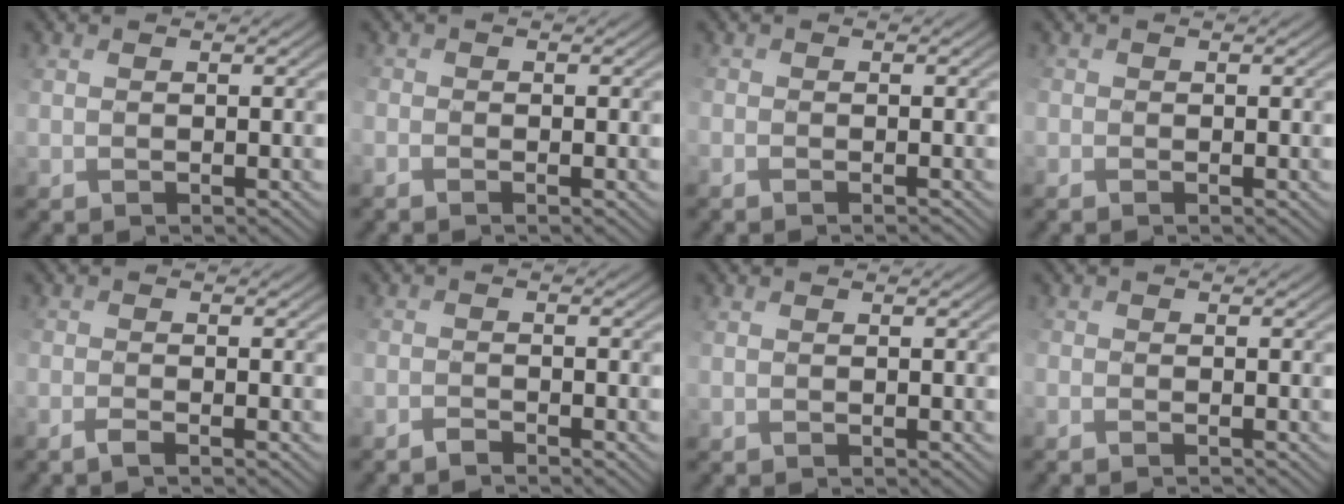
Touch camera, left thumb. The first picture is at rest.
{"total": 1.5, "force": [-1.1, 0.6, 0.7], "torque": [-0.020, -0.006, -0.027]}
{"total": 1.7, "force": [-1.4, 0.5, 0.8], "torque": [-0.017, -0.007, -0.026]}
{"total": 1.2, "force": [-0.8, 0.7, 0.4], "torque": [-0.010, -0.007, -0.019]}
{"total": 1.6, "force": [-1.2, 0.1, 1.0], "torque": [-0.023, -0.001, -0.029]}
{"total": 1.7, "force": [-1.5, 0.2, 0.6], "torque": [-0.013, -0.001, -0.035]}
{"total": 0.0}
{"total": 1.8, "force": [-1.5, 0.5, 0.8], "torque": [-0.018, -0.008, -0.032]}